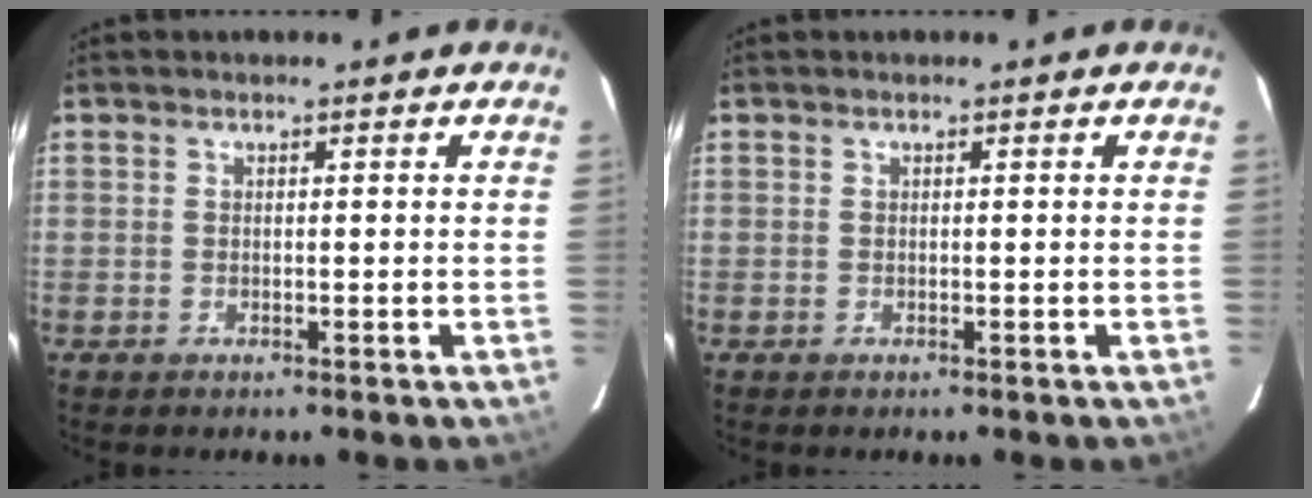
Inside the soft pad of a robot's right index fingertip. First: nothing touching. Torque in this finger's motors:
{"motor_torque": [0.12, 0.16, -0.02, 0.01]}